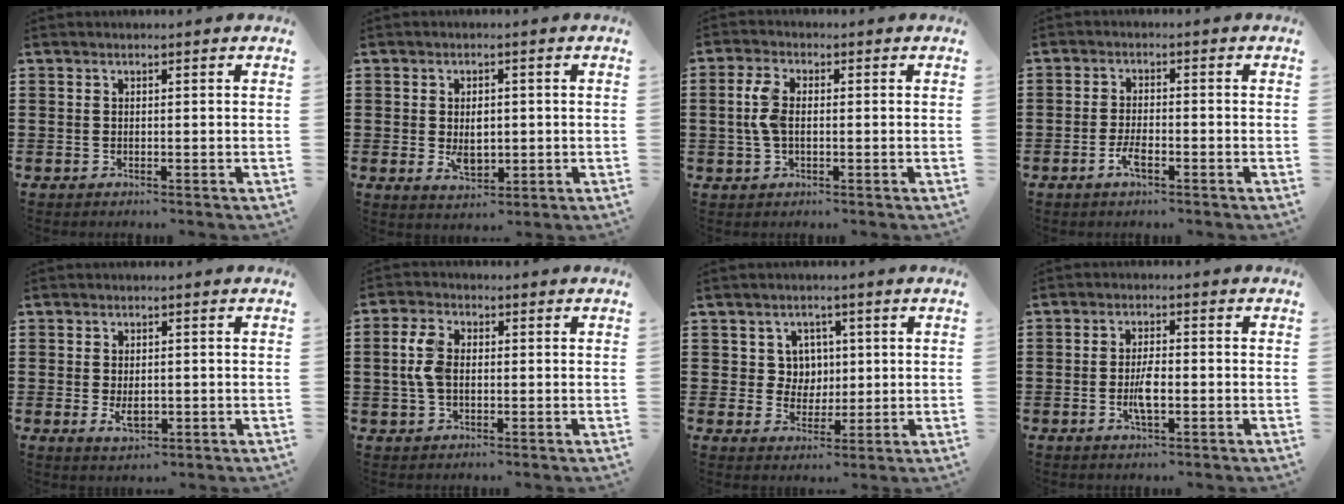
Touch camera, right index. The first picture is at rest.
{"total": 3.7, "force": [0.0, 2.2, 3.0], "torque": [-0.051, 0.003, -0.002]}
{"total": 4.9, "force": [0.2, 2.5, 4.2], "torque": [-0.107, 0.002, -0.005]}
{"total": 3.2, "force": [-1.7, 0.9, 2.6], "torque": [-0.051, -0.002, -0.032]}
{"total": 2.8, "force": [-0.4, 1.3, 2.5], "torque": [-0.039, -0.005, -0.009]}
{"total": 5.3, "force": [0.2, 3.2, 4.2], "torque": [-0.108, 0.005, -0.005]}
{"total": 4.5, "force": [1.1, 4.2, 1.2], "torque": [-0.045, 0.016, 0.019]}
{"total": 4.1, "force": [-0.9, 1.3, 3.8], "torque": [-0.080, -0.002, -0.021]}